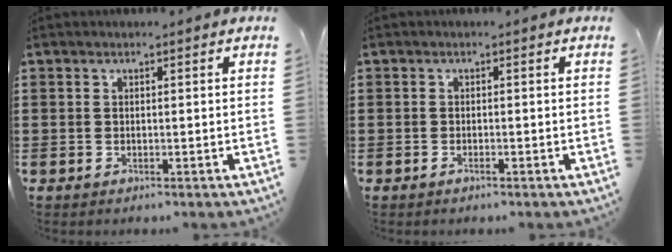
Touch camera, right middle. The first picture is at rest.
{"total": 0.7, "force": [-0.4, 0.1, 0.5], "torque": [-0.012, -0.004, -0.007]}